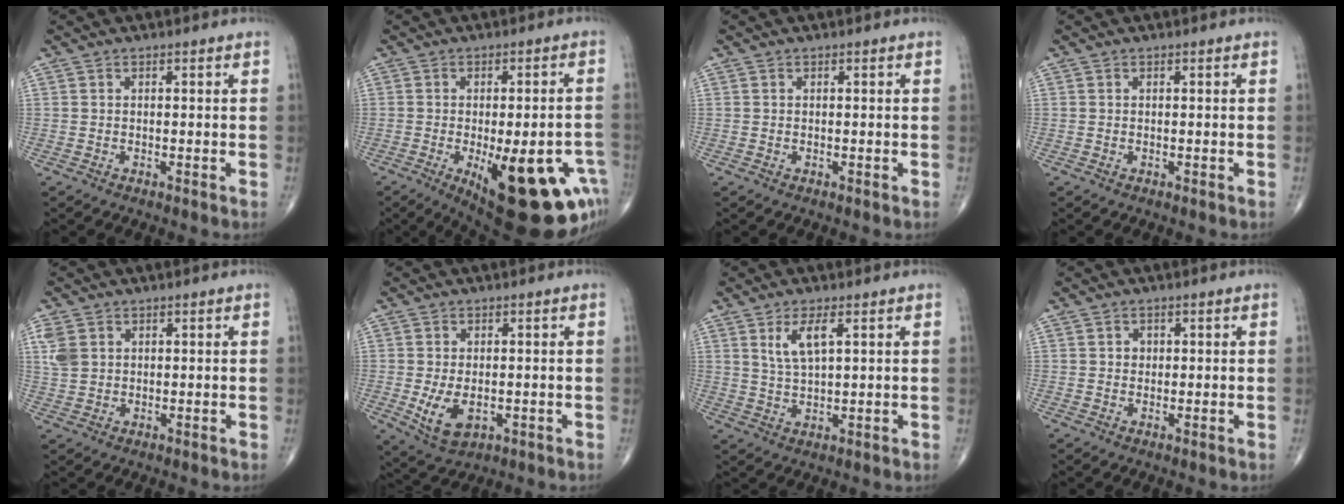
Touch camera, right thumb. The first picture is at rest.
{"total": 22.9, "force": [-8.9, 8.6, 19.2], "torque": [-0.184, 0.005, -0.100]}
{"total": 0.0}
{"total": 0.0}
{"total": 4.2, "force": [1.4, 3.1, 2.4], "torque": [-0.050, 0.001, 0.035]}
{"total": 6.8, "force": [-1.3, 4.0, 5.3], "torque": [-0.094, -0.012, -0.011]}
{"total": 5.5, "force": [2.3, 1.8, 4.7], "torque": [-0.095, -0.012, 0.051]}
{"total": 1.4, "force": [0.3, 1.3, 0.5], "torque": [-0.001, 0.001, 0.005]}